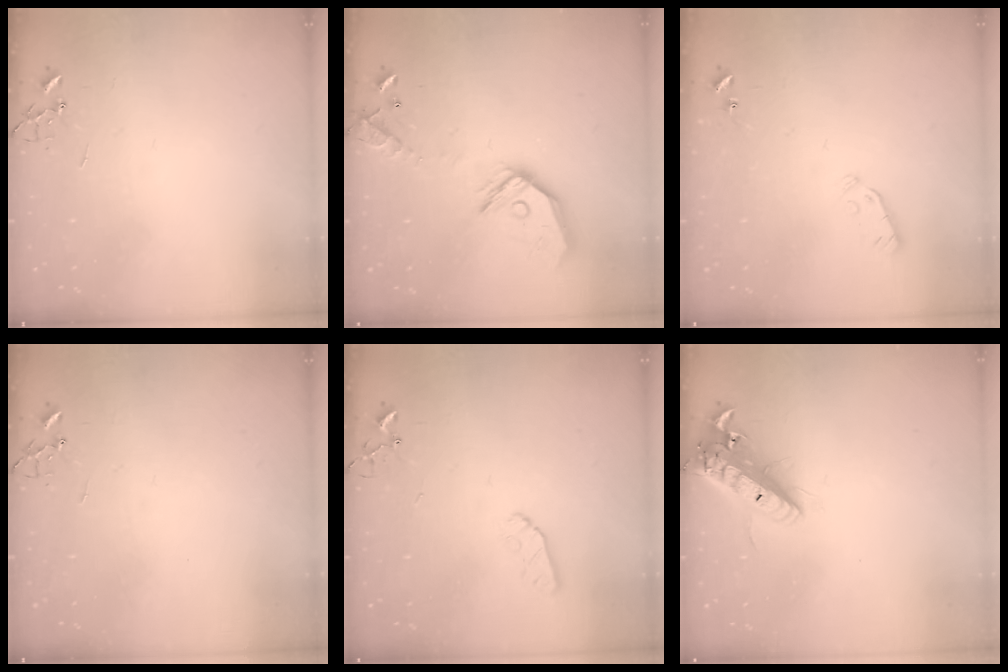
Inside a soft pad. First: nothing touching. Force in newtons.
{"total": 16.2, "press": 16.1, "slide": 2.1}
{"total": 3.1, "press": 3.0, "slide": 0.9}
{"total": 0.0}
{"total": 7.2, "press": 7.1, "slide": 0.8}
{"total": 17.1, "press": 16.8, "slide": 3.3}